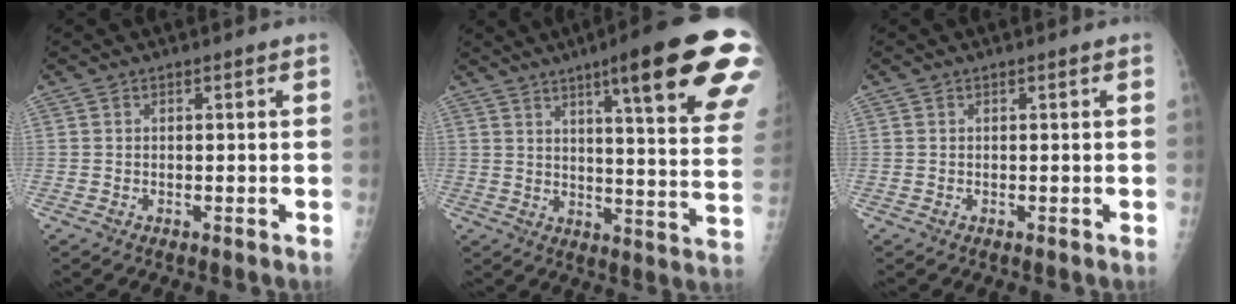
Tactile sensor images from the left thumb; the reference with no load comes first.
{"total": 23.7, "force": [13.0, 3.3, 19.5], "torque": [-0.232, -0.045, 0.168]}
{"total": 0.0}